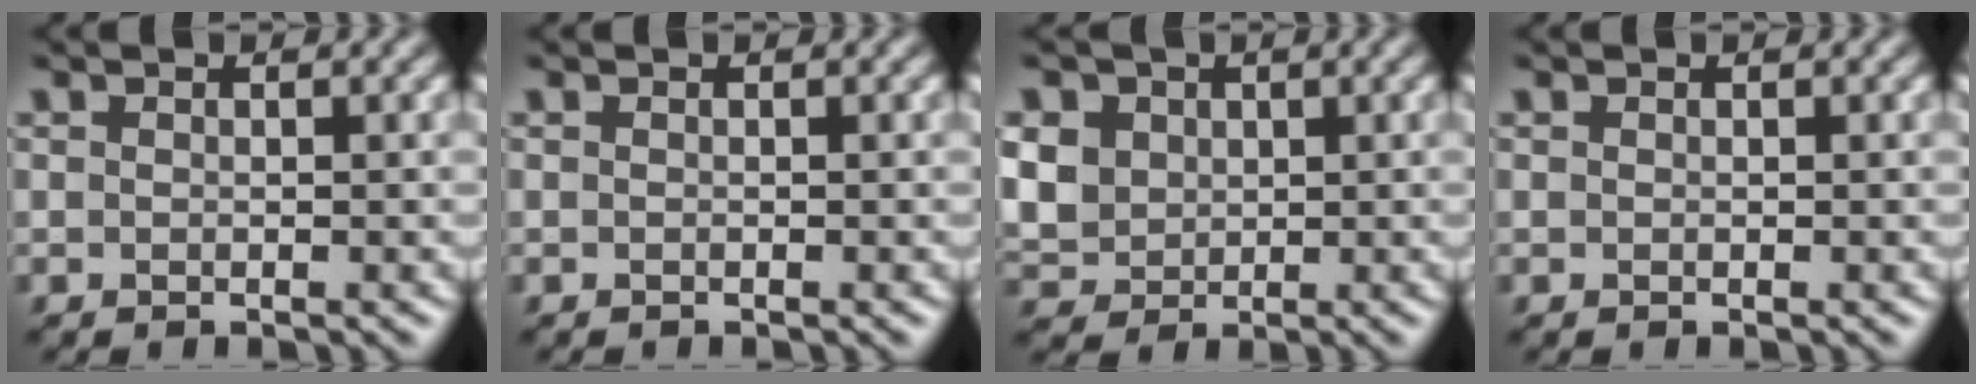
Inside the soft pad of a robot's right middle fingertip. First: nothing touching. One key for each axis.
{"total": 0.0}
{"total": 6.5, "fx": 2.0, "fy": 5.3, "fz": 3.2, "tx": -0.096, "ty": 0.022, "tz": 0.034}
{"total": 0.0}